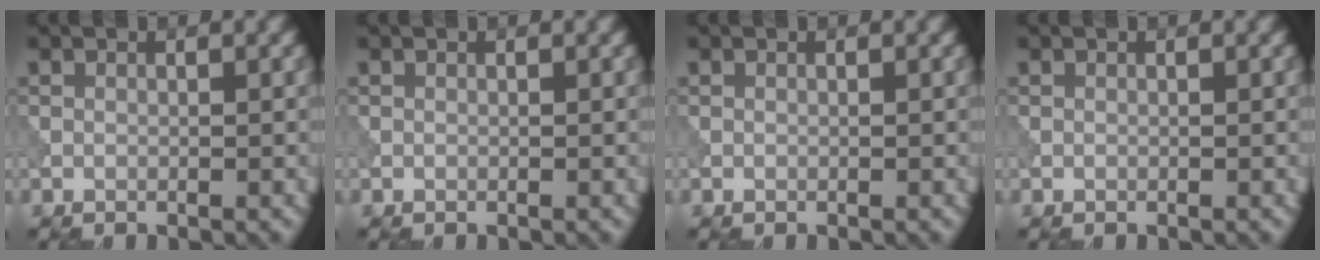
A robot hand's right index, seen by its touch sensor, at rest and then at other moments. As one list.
[{"total": 0.0}, {"total": 0.0}, {"total": 0.0}]